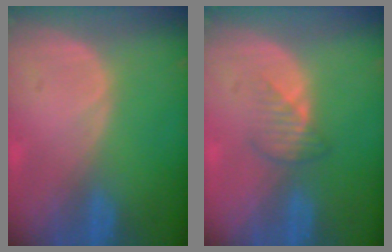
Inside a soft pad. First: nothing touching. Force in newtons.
{"total": 2.5, "press": 2.5, "slide": 0.4}